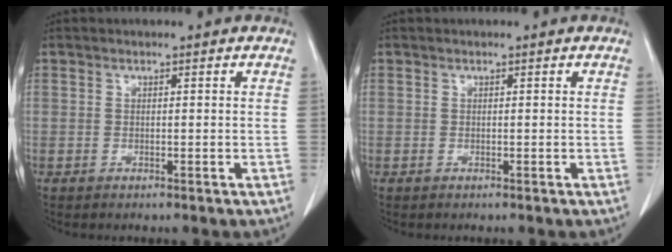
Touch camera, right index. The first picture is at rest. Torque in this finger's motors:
{"motor_torque": [0.00, 0.00, 0.00, 0.00]}